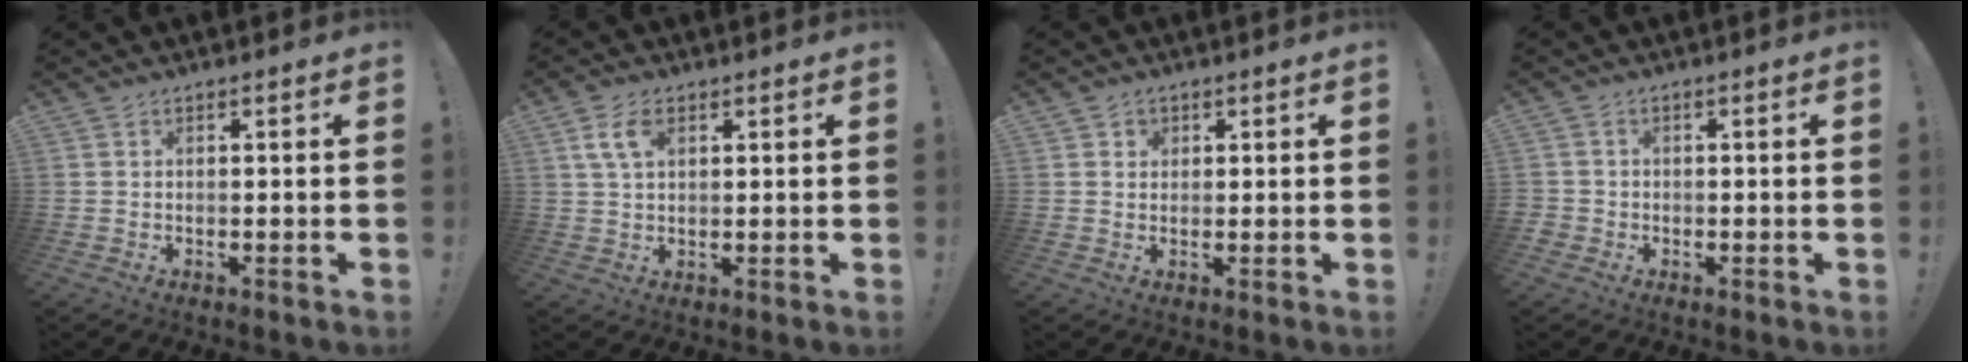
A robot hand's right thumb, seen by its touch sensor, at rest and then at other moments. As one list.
[{"total": 5.7, "force": [2.2, 3.3, 4.1], "torque": [-0.075, -0.002, 0.039]}, {"total": 1.8, "force": [0.9, 1.5, 0.2], "torque": [-0.001, -0.004, 0.016]}, {"total": 1.9, "force": [-1.0, 1.6, 0.5], "torque": [-0.007, 0.006, -0.018]}]